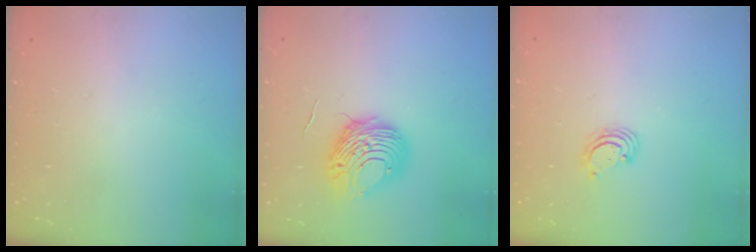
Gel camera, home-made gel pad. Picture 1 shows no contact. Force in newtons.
{"total": 9.6, "press": 9.6, "slide": 0.8}
{"total": 2.8, "press": 2.8, "slide": 0.3}